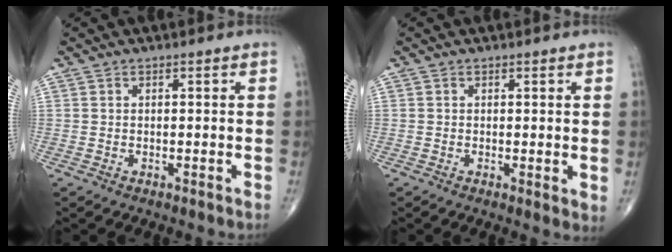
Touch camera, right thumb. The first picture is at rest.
{"total": 1.9, "force": [0.3, 0.7, 1.8], "torque": [-0.028, -0.009, 0.000]}